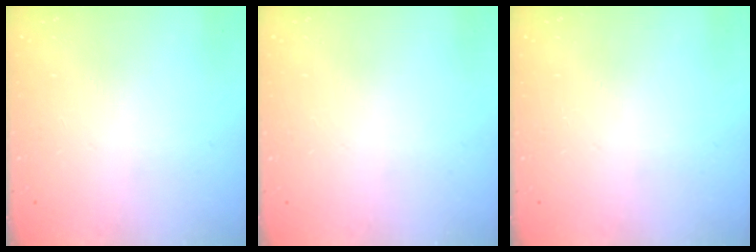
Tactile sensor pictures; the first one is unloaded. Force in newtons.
{"total": 0.0}
{"total": 0.0}